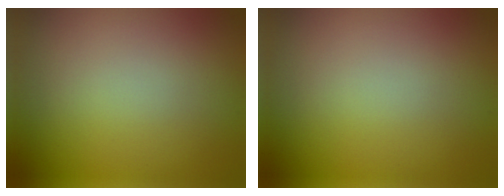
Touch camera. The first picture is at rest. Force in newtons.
{"total": 0.0}